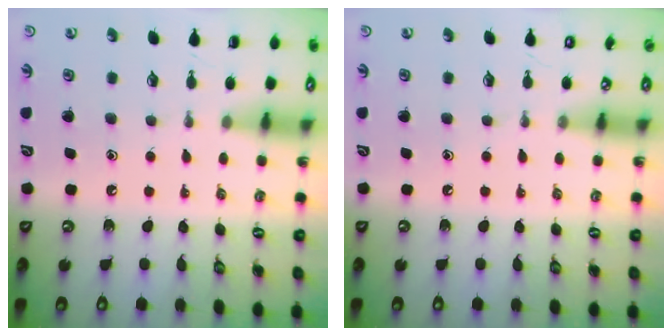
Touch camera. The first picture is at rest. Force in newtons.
{"total": 0.0}